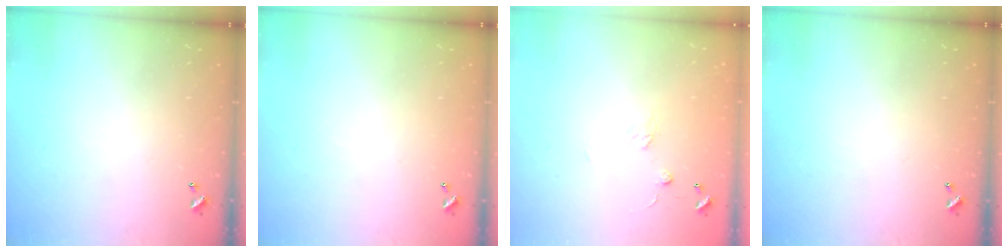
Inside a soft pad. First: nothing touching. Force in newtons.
{"total": 0.0}
{"total": 2.5, "press": 2.3, "slide": 1.0}
{"total": 0.0}